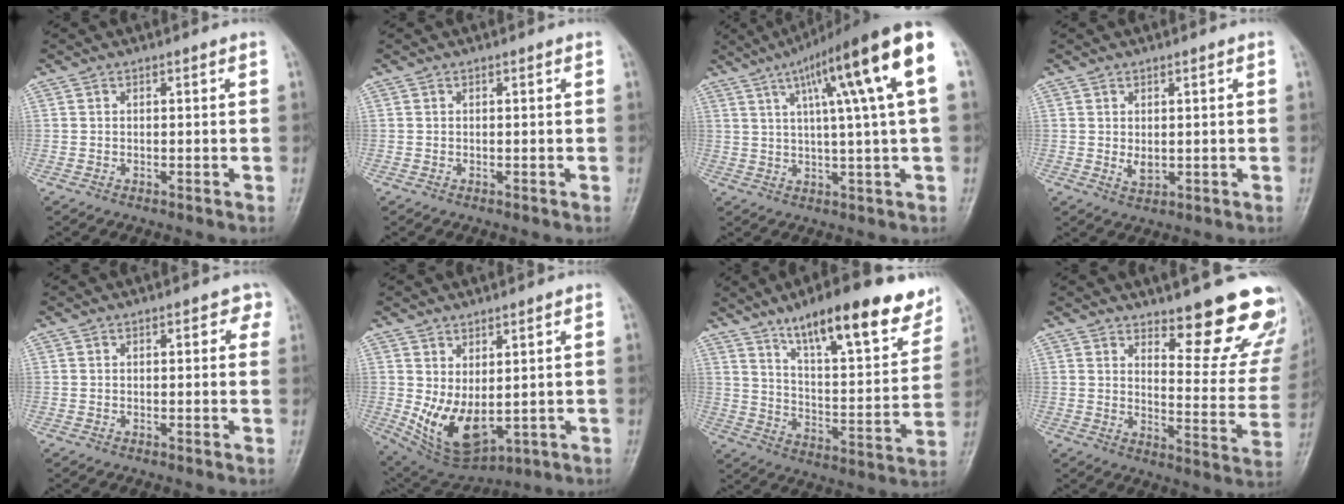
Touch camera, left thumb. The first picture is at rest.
{"total": 0.0}
{"total": 18.0, "force": [6.6, 1.6, 16.7], "torque": [-0.256, 0.009, 0.095]}
{"total": 2.5, "force": [0.2, 1.4, 2.1], "torque": [-0.032, -0.004, 0.010]}
{"total": 2.2, "force": [0.8, 1.4, 1.5], "torque": [0.003, 0.003, 0.003]}
{"total": 10.7, "force": [-0.2, 5.5, 9.1], "torque": [-0.151, -0.016, 0.027]}
{"total": 21.4, "force": [14.3, 6.0, 14.7], "torque": [-0.180, -0.056, 0.223]}
{"total": 16.4, "force": [13.2, 4.6, 8.6], "torque": [-0.058, -0.112, 0.161]}